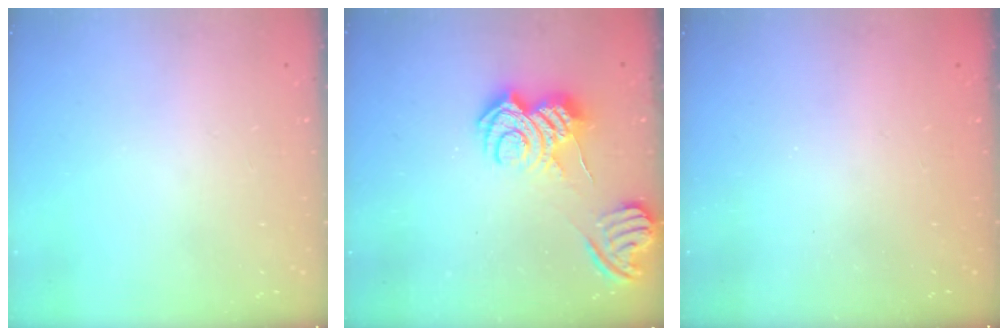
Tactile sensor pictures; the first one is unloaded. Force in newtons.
{"total": 9.0, "press": 9.0, "slide": 0.7}
{"total": 2.3, "press": 2.2, "slide": 0.7}